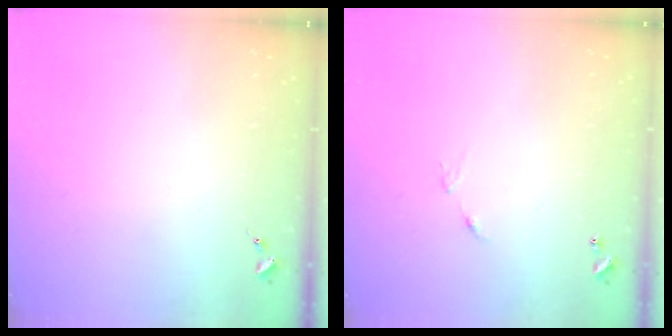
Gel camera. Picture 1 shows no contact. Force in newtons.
{"total": 5.6, "press": 5.5, "slide": 0.6}